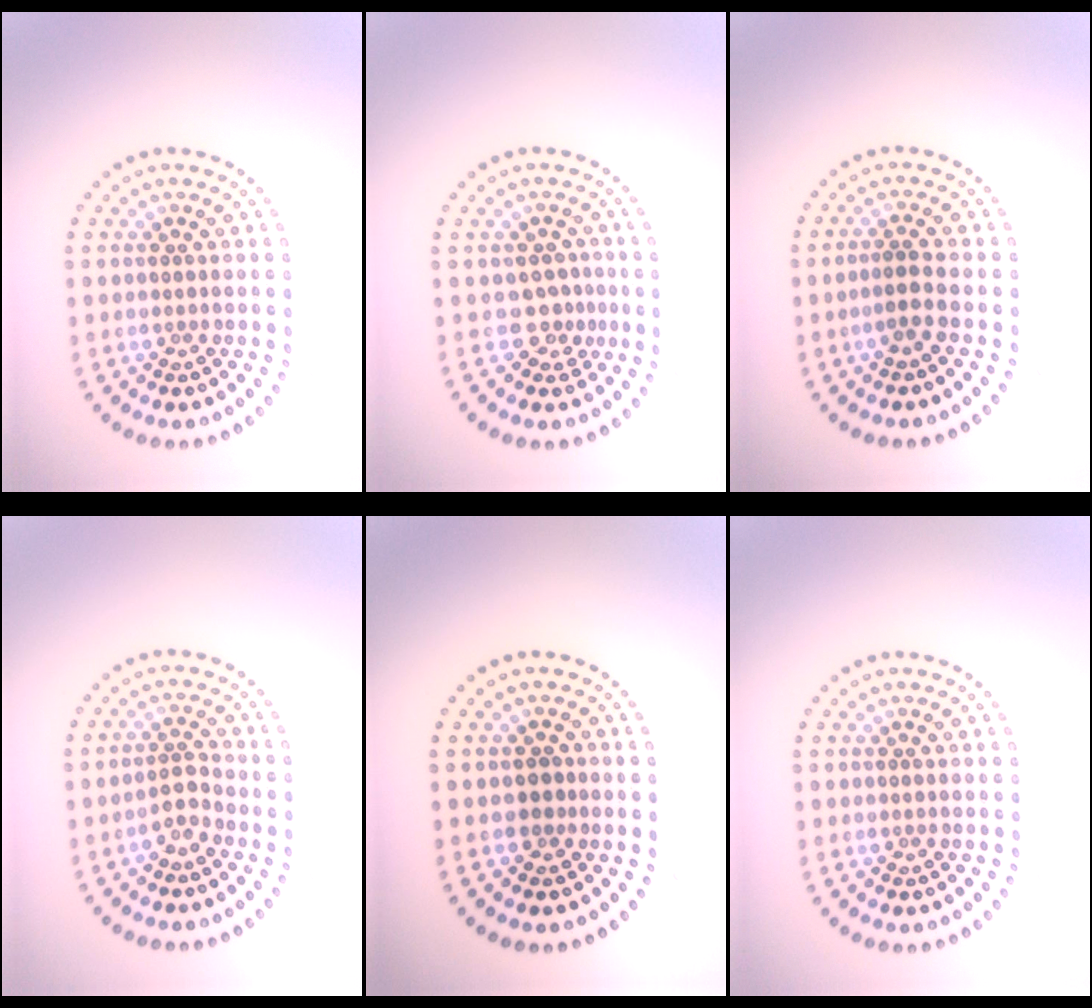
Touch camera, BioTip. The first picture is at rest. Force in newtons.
{"total": 2.2, "press": 1.5, "slide": 1.6}
{"total": 1.6, "press": 1.3, "slide": 0.9}
{"total": 1.8, "press": 1.4, "slide": 1.2}
{"total": 1.1, "press": 0.9, "slide": 0.6}
{"total": 0.0}